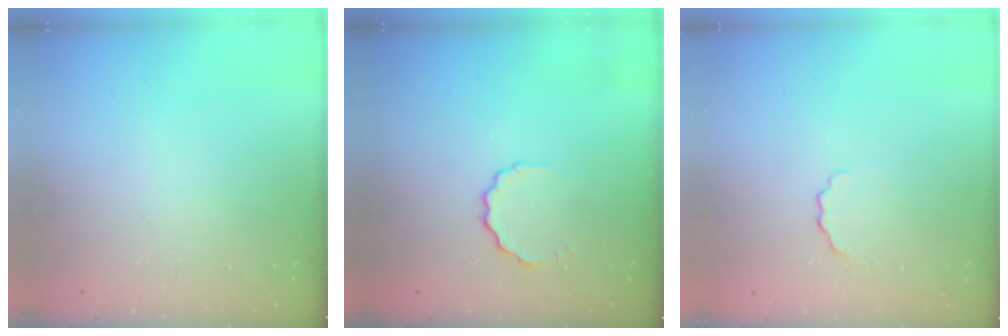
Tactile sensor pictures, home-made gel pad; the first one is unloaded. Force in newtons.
{"total": 3.6, "press": 3.4, "slide": 1.0}
{"total": 3.1, "press": 2.9, "slide": 1.1}